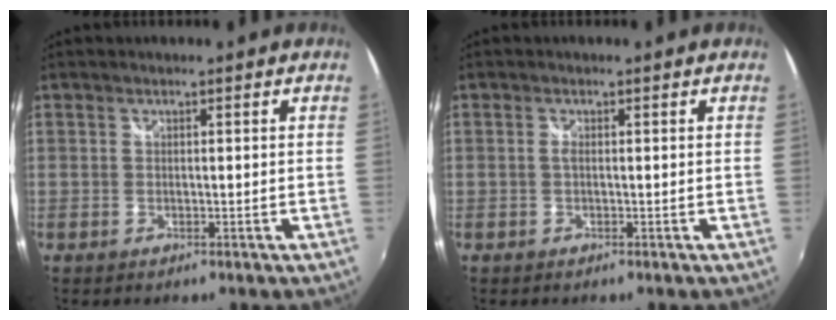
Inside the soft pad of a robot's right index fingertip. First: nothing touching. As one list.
[{"total": 0.7, "force": [0.0, 0.1, 0.7], "torque": [-0.013, 0.000, -0.003]}]